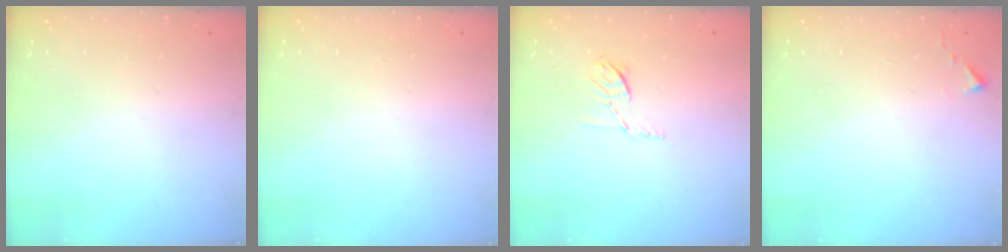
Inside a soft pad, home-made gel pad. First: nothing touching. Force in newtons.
{"total": 0.0}
{"total": 5.7, "press": 5.6, "slide": 1.2}
{"total": 2.7, "press": 2.7, "slide": 0.5}